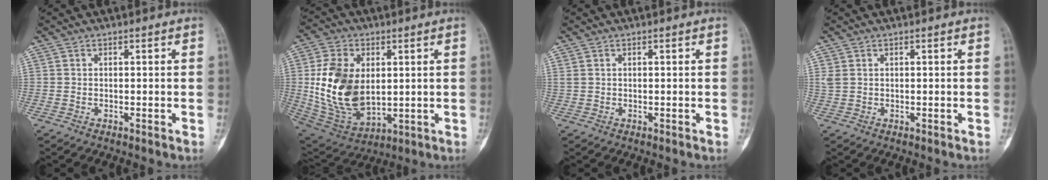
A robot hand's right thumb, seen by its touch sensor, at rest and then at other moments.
{"total": 17.8, "force": [1.7, 11.4, 13.5], "torque": [-0.243, -0.014, 0.051]}
{"total": 0.6, "force": [0.4, 0.3, 0.4], "torque": [-0.009, 0.008, 0.011]}
{"total": 1.0, "force": [0.6, 0.6, 0.6], "torque": [-0.014, 0.008, 0.017]}